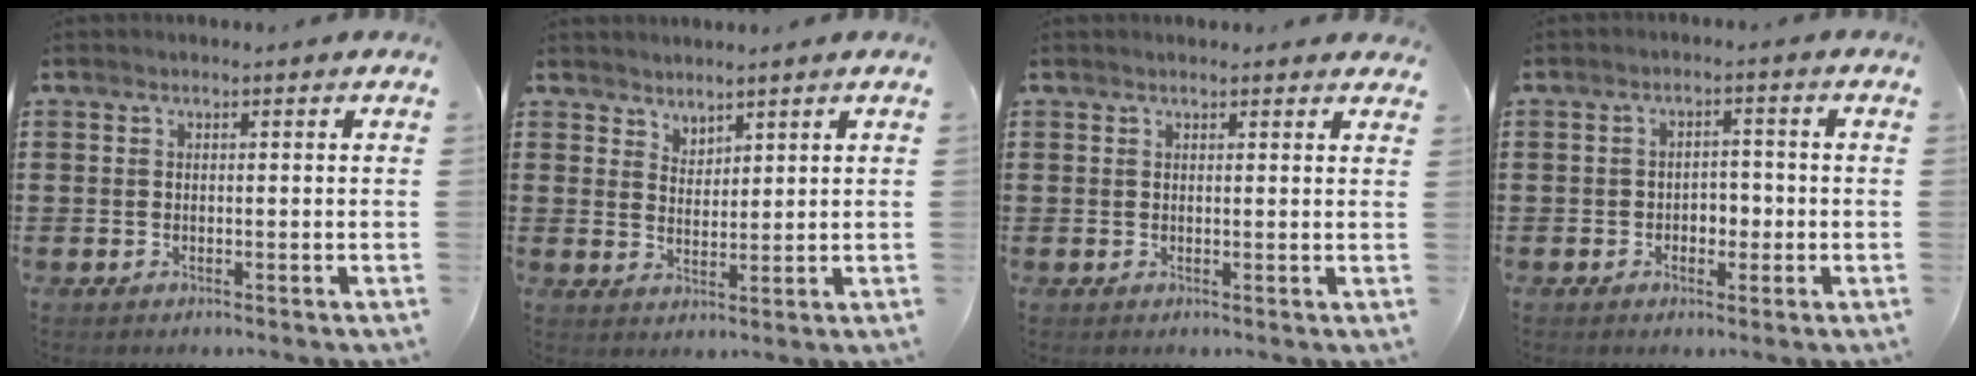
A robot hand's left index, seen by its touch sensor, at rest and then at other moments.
{"total": 2.7, "force": [2.5, 0.8, -0.3], "torque": [-0.001, -0.002, 0.049]}
{"total": 1.1, "force": [1.0, 0.2, 0.4], "torque": [-0.010, 0.001, 0.020]}
{"total": 2.7, "force": [-0.9, 2.0, 1.6], "torque": [-0.036, 0.006, -0.023]}